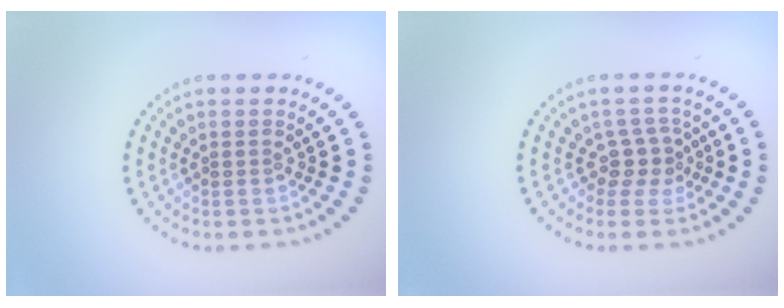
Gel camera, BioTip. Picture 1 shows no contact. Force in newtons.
{"total": 2.3, "press": 1.8, "slide": 1.4}